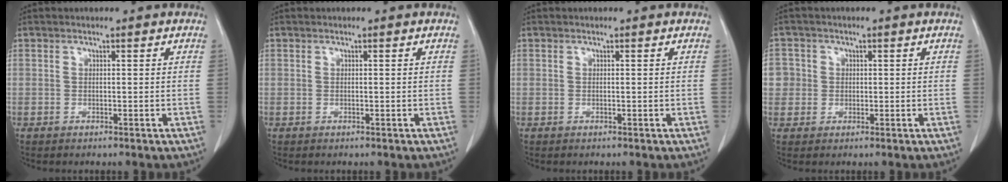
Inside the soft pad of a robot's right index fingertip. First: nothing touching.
{"total": 0.0}
{"total": 0.0}
{"total": 4.8, "force": [0.3, 4.8, 0.6], "torque": [-0.007, 0.018, 0.006]}